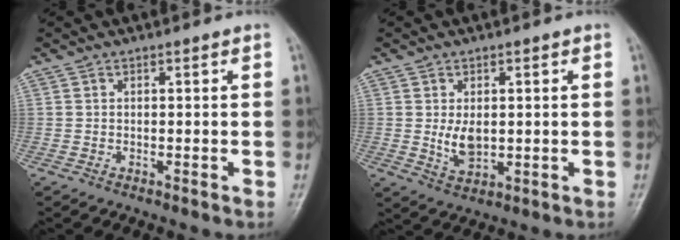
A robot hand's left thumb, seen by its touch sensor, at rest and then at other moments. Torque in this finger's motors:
{"motor_torque": [0.87, 0.87, 0.68, -0.20, 0.02]}